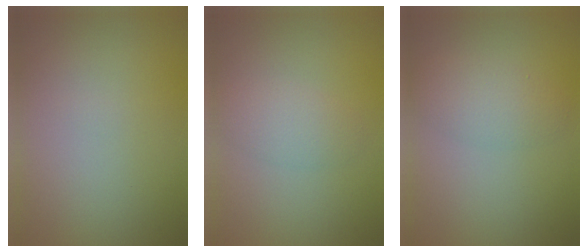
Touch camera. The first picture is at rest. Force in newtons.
{"total": 2.2, "press": 2.2, "slide": 0.1}
{"total": 2.7, "press": 2.7, "slide": 0.0}